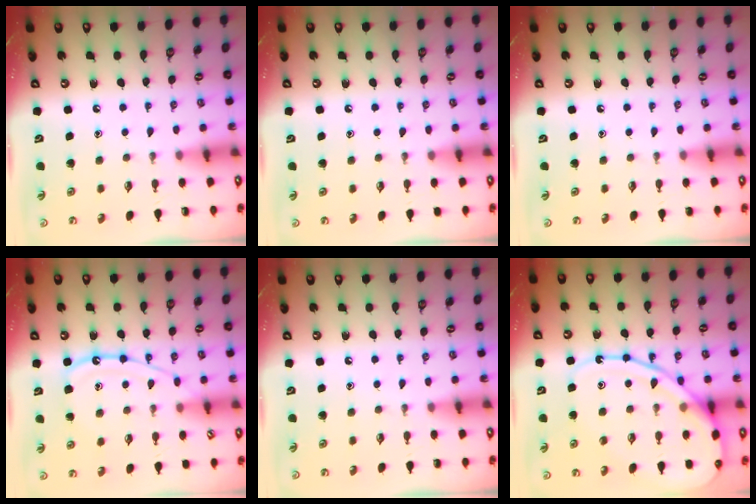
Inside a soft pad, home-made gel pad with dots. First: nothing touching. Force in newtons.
{"total": 5.9, "press": 5.8, "slide": 0.8}
{"total": 0.0}
{"total": 12.4, "press": 12.4, "slide": 1.2}
{"total": 0.0}
{"total": 15.9, "press": 15.8, "slide": 1.5}